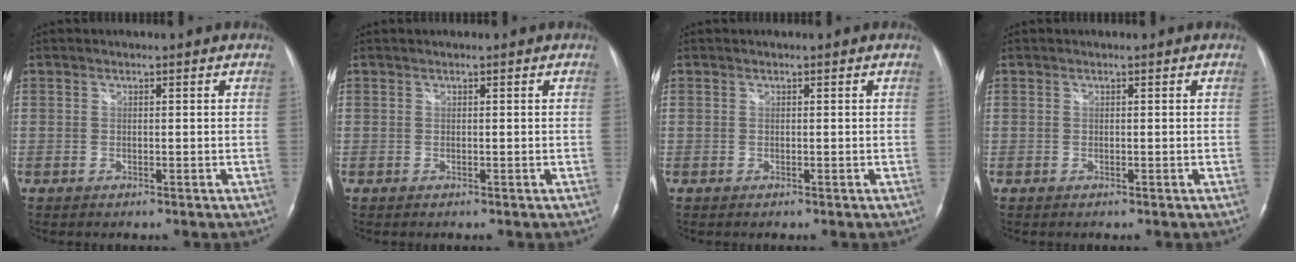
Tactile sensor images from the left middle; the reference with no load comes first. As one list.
[{"total": 0.0}, {"total": 0.0}, {"total": 0.0}]